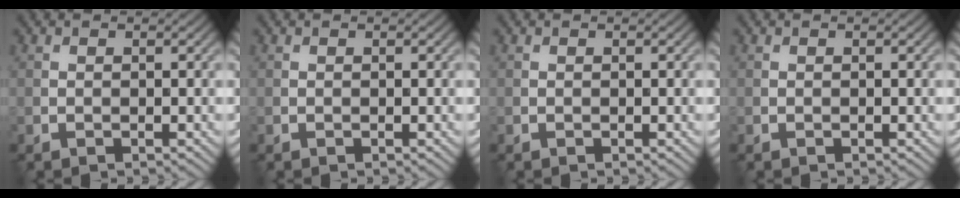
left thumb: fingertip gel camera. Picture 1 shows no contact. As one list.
[{"total": 0.0}, {"total": 0.0}, {"total": 0.0}]